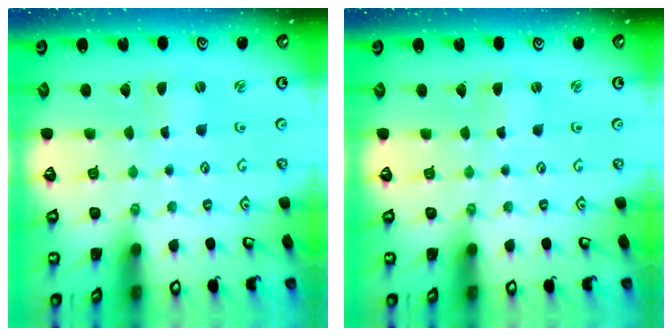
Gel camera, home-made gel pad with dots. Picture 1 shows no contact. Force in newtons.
{"total": 1.7, "press": 1.7, "slide": 0.3}